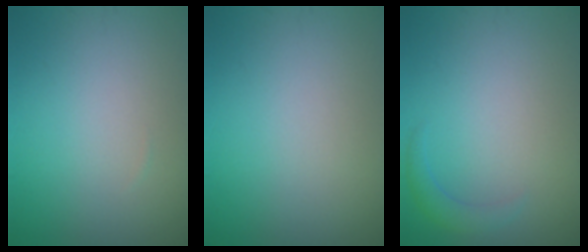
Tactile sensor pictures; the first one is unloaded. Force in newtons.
{"total": 0.0}
{"total": 1.4, "press": 1.4, "slide": 0.1}